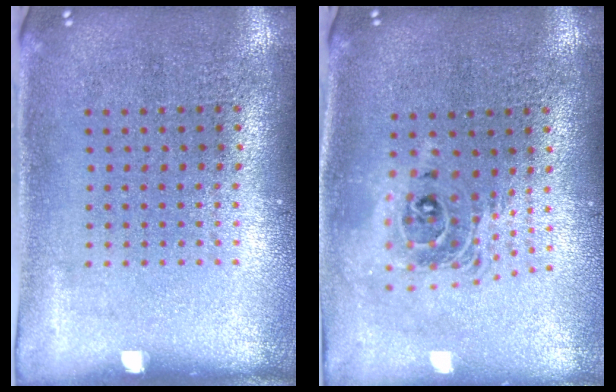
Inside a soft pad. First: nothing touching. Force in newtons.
{"total": 2.0, "press": 1.5, "slide": 1.3}